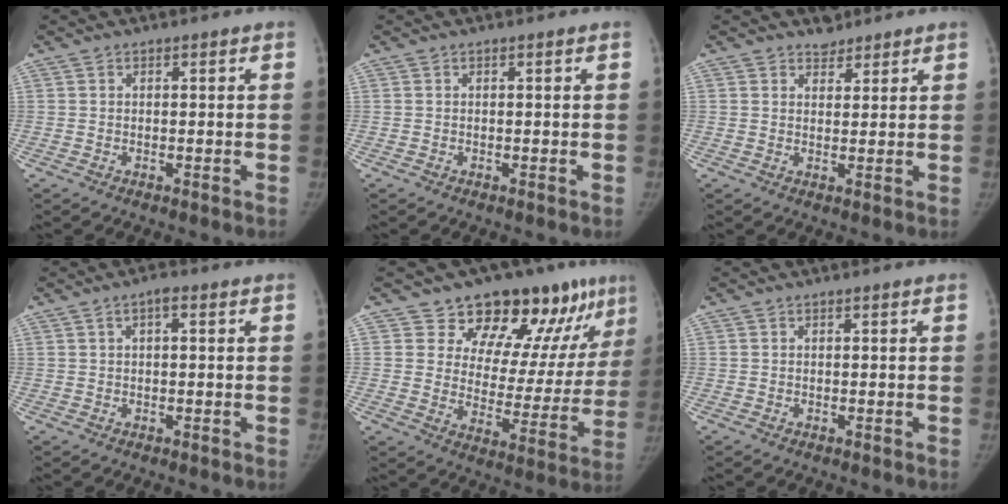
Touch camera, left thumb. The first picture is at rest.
{"total": 0.0}
{"total": 2.5, "force": [2.0, 1.5, -0.1], "torque": [0.021, -0.014, 0.023]}
{"total": 2.0, "force": [0.7, 0.7, 1.8], "torque": [-0.032, 0.006, 0.008]}
{"total": 18.0, "force": [12.6, 8.4, 9.7], "torque": [-0.070, -0.079, 0.170]}
{"total": 0.0}